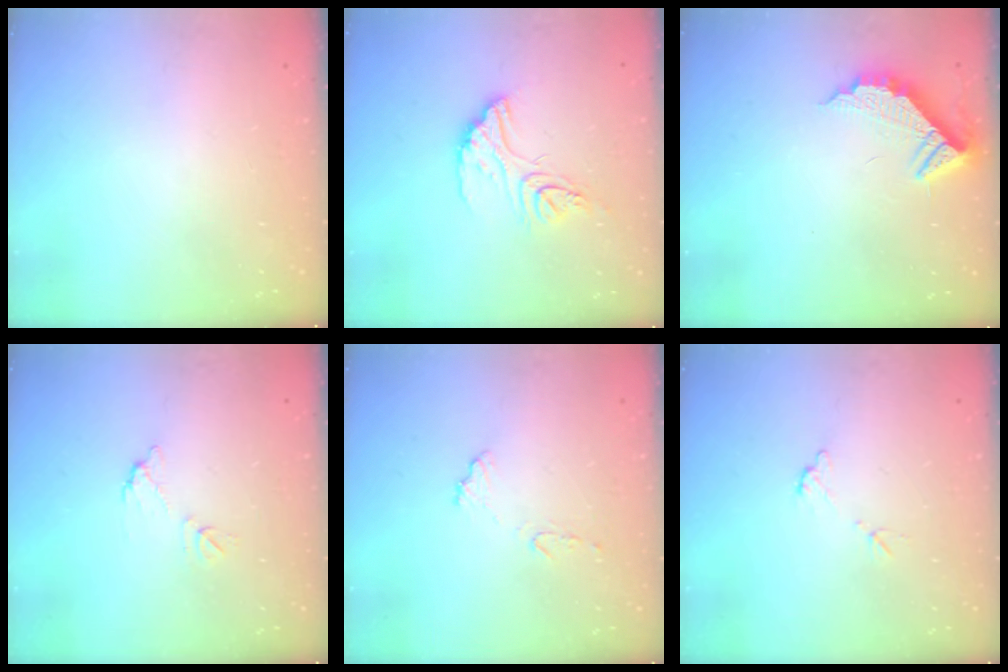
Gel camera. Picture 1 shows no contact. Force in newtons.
{"total": 13.2, "press": 13.1, "slide": 1.1}
{"total": 10.1, "press": 10.1, "slide": 0.5}
{"total": 5.9, "press": 5.9, "slide": 0.3}
{"total": 9.2, "press": 9.2, "slide": 0.5}
{"total": 5.9, "press": 5.9, "slide": 0.3}